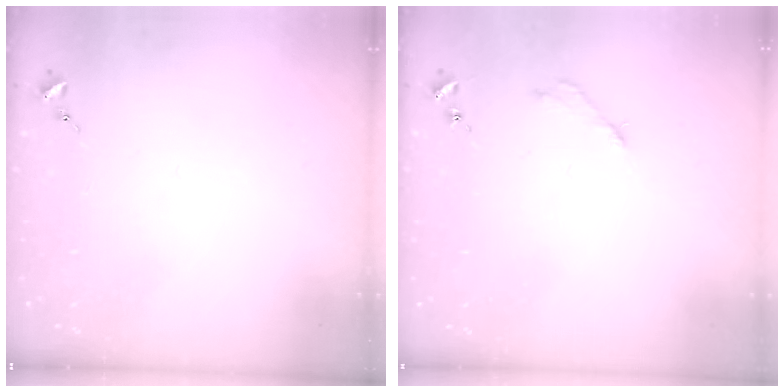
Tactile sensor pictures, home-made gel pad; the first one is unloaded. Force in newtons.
{"total": 2.8, "press": 2.8, "slide": 0.4}